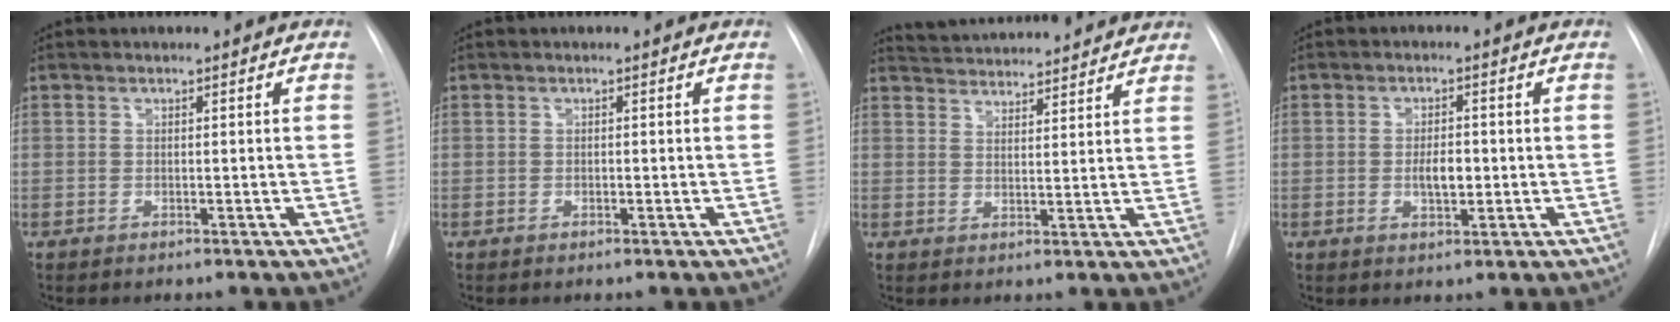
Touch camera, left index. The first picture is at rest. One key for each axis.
{"total": 0.5, "fx": -0.5, "fy": 0.1, "fz": 0.1, "tx": -0.001, "ty": -0.002, "tz": -0.007}
{"total": 13.8, "fx": 13.1, "fy": 1.8, "fz": 3.7, "tx": -0.059, "ty": 0.025, "tz": 0.184}
{"total": 3.4, "fx": -0.8, "fy": 1.4, "fz": 3.0, "tx": -0.049, "ty": -0.002, "tz": -0.008}